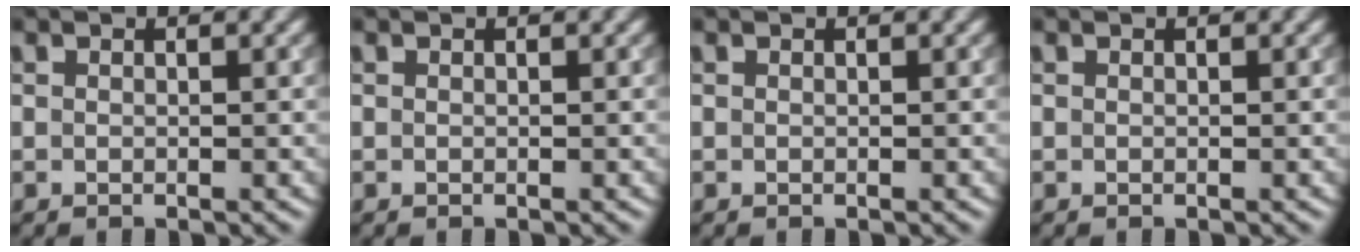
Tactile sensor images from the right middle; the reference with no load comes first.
{"total": 0.0}
{"total": 0.0}
{"total": 0.0}